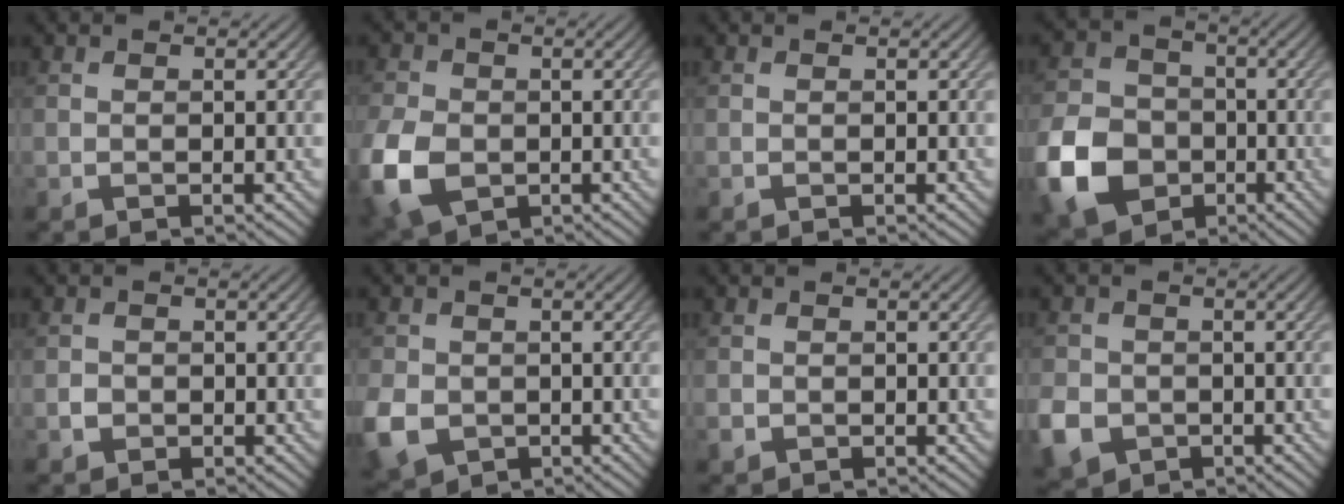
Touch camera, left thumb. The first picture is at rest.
{"total": 9.6, "force": [-2.7, 7.0, 6.1], "torque": [-0.181, -0.023, -0.058]}
{"total": 0.0}
{"total": 11.1, "force": [-4.3, 8.6, 5.5], "torque": [-0.147, -0.024, -0.100]}
{"total": 1.3, "force": [-0.5, 1.2, 0.3], "torque": [-0.004, -0.002, -0.012]}
{"total": 6.4, "force": [-1.9, 5.2, 3.2], "torque": [-0.100, -0.021, -0.041]}
{"total": 1.2, "force": [-0.6, 1.0, 0.3], "torque": [-0.008, -0.008, -0.014]}
{"total": 6.2, "force": [-2.6, 5.0, 2.6], "torque": [-0.077, -0.020, -0.057]}